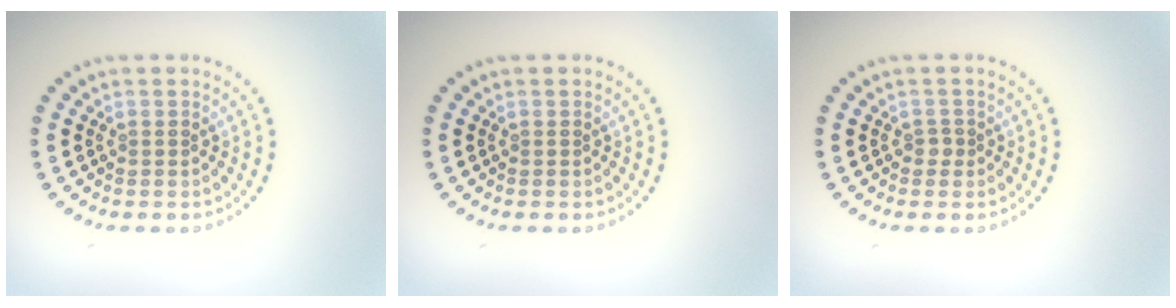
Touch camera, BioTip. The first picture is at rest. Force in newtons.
{"total": 0.0}
{"total": 0.7, "press": 0.6, "slide": 0.4}